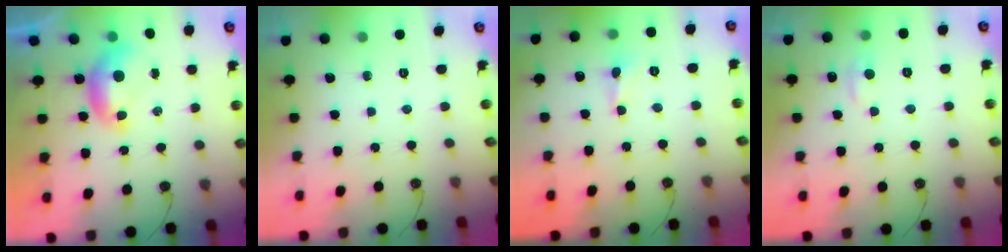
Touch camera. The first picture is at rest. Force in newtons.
{"total": 0.0}
{"total": 0.6, "press": 0.5, "slide": 0.3}
{"total": 0.9, "press": 0.7, "slide": 0.6}